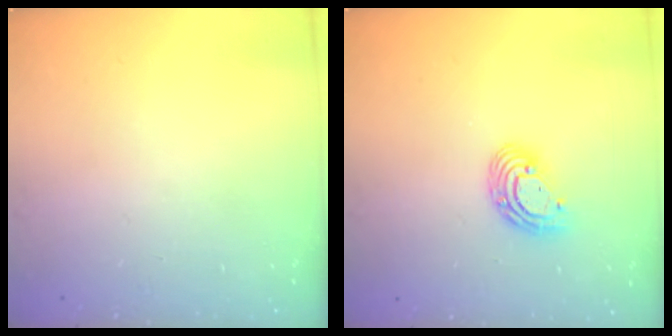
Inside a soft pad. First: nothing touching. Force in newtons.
{"total": 9.2, "press": 9.1, "slide": 1.6}